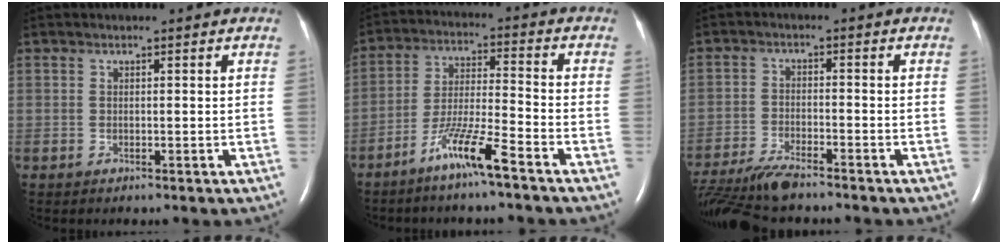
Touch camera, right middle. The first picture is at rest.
{"total": 8.6, "force": [-6.0, -0.2, 6.2], "torque": [-0.124, -0.014, -0.118]}
{"total": 10.7, "force": [-9.4, 1.1, 5.0], "torque": [-0.092, -0.024, -0.160]}